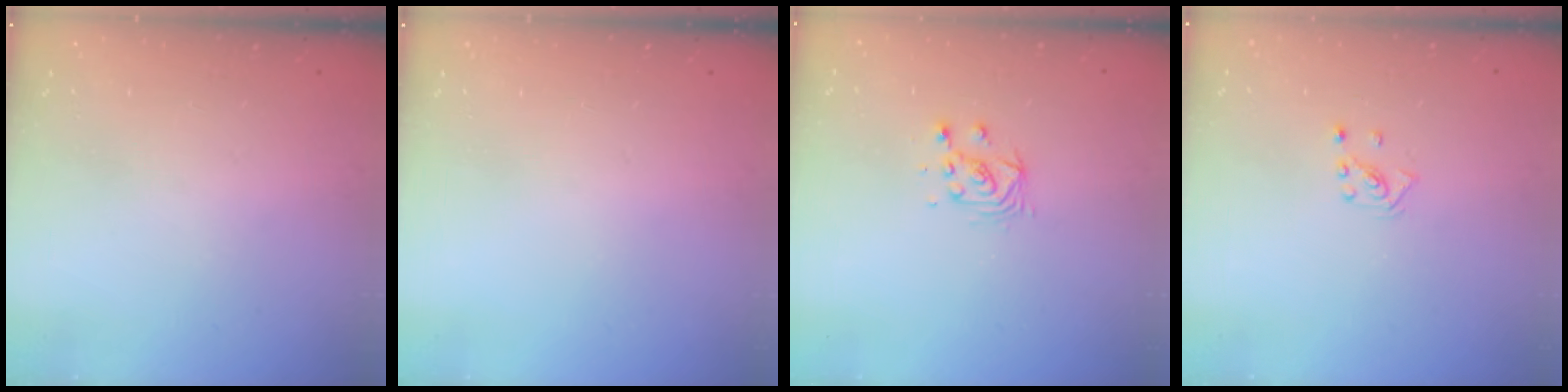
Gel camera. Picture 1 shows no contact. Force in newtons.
{"total": 0.0}
{"total": 4.1, "press": 4.1, "slide": 0.3}
{"total": 2.2, "press": 2.2, "slide": 0.6}